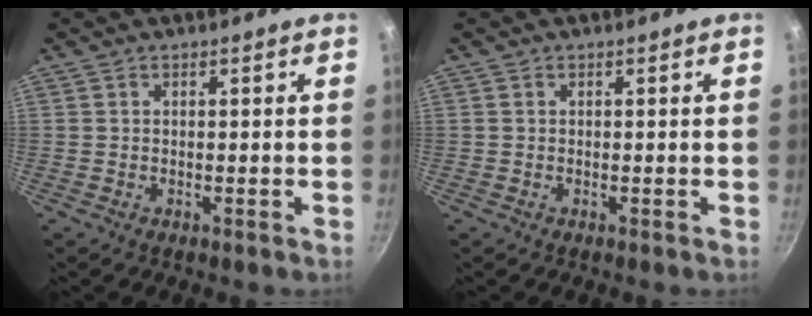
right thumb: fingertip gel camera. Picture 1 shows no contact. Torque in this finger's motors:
{"motor_torque": [-0.11, 0.27, 0.29, 0.18, 0.01]}